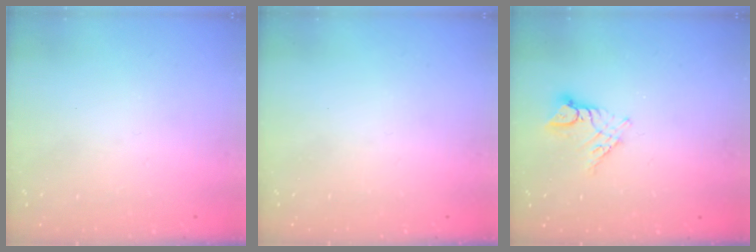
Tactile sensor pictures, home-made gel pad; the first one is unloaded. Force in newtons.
{"total": 0.0}
{"total": 8.8, "press": 8.8, "slide": 0.6}